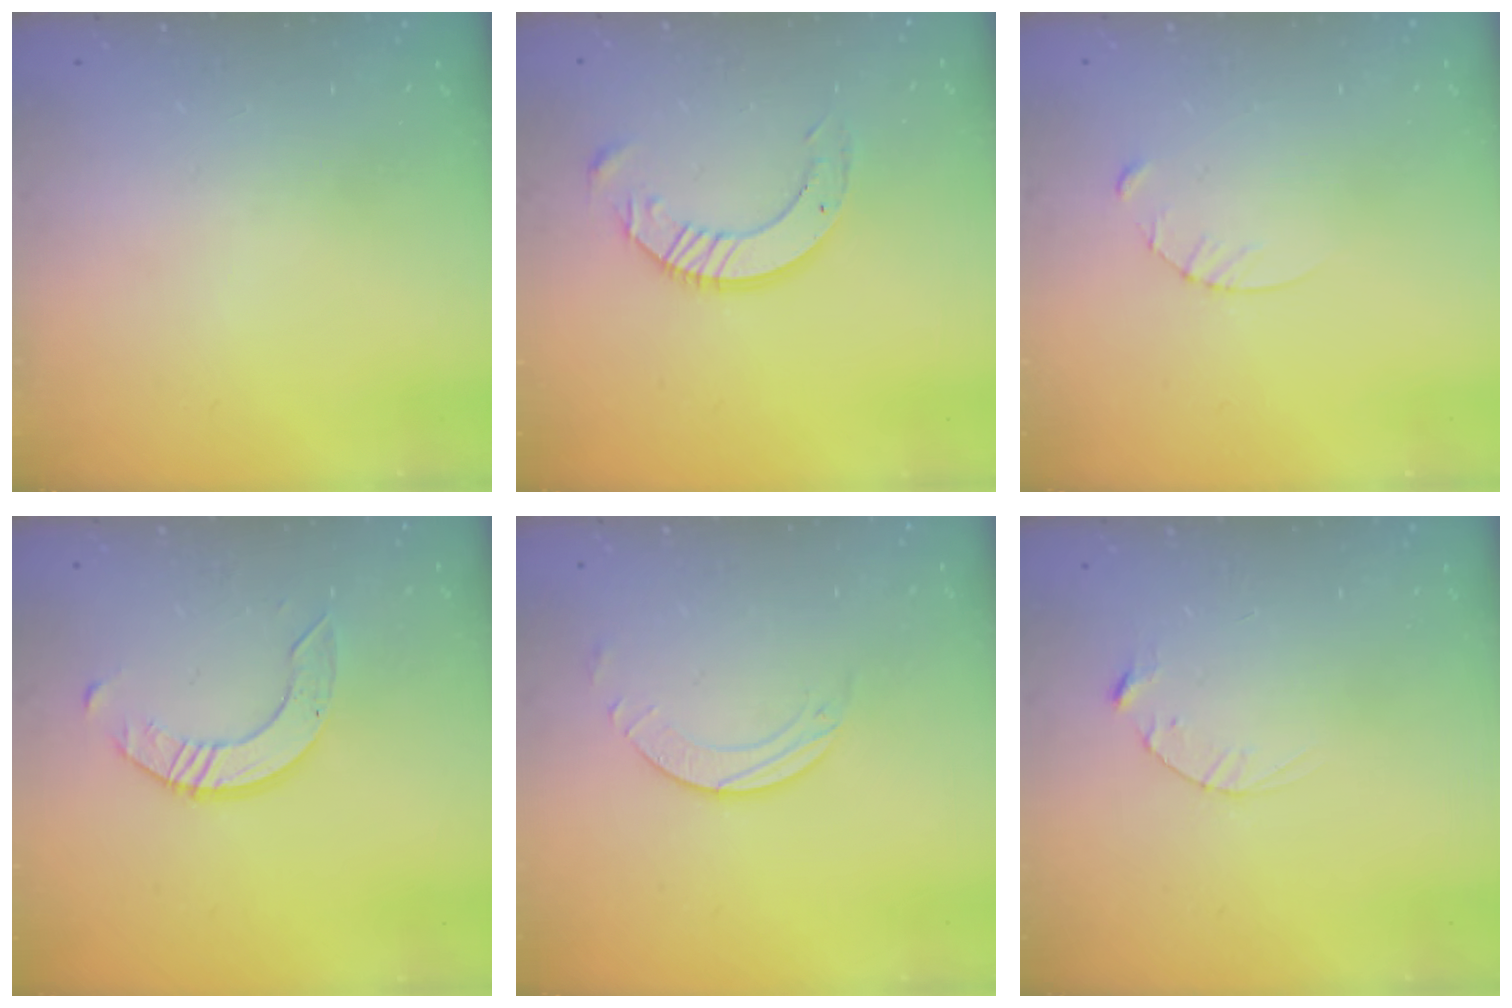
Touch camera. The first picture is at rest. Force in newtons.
{"total": 10.1, "press": 10.0, "slide": 1.0}
{"total": 3.3, "press": 3.3, "slide": 0.4}
{"total": 5.3, "press": 5.3, "slide": 0.5}
{"total": 2.5, "press": 2.5, "slide": 0.2}
{"total": 2.5, "press": 2.5, "slide": 0.4}